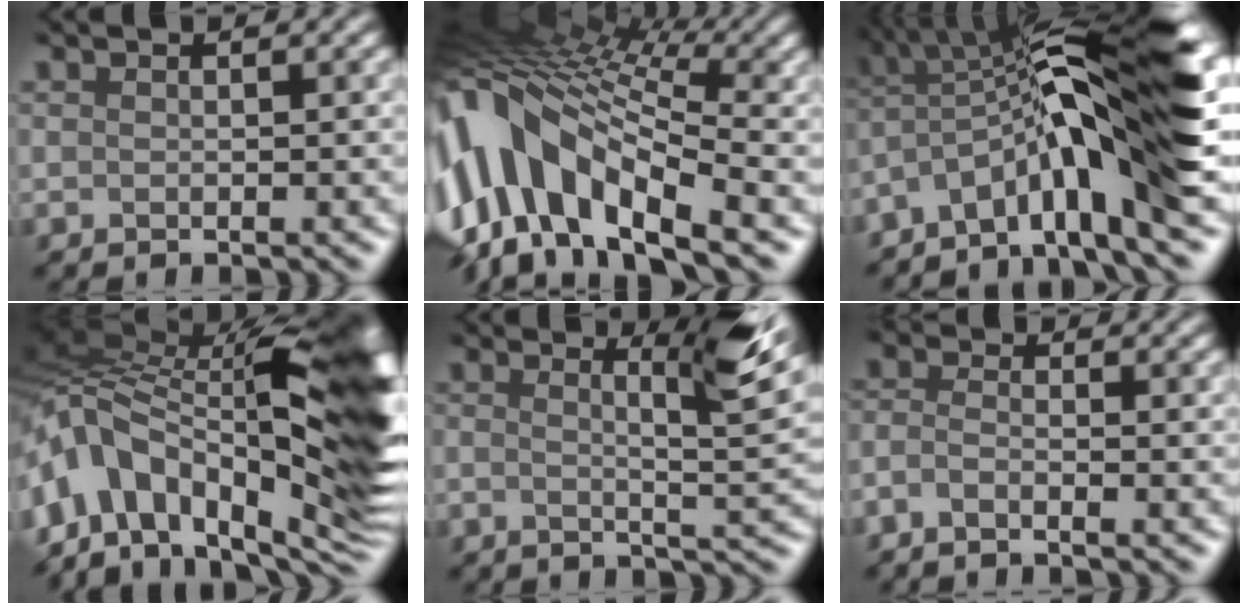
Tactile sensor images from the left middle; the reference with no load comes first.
{"total": 14.5, "force": [-0.4, 8.0, 12.1], "torque": [-0.256, 0.013, 0.003]}
{"total": 11.6, "force": [-2.4, 1.7, 11.2], "torque": [-0.176, 0.019, -0.033]}
{"total": 17.2, "force": [0.2, 9.2, 14.5], "torque": [-0.246, 0.010, 0.002]}
{"total": 5.2, "force": [1.5, 0.5, 4.9], "torque": [-0.070, 0.011, 0.024]}
{"total": 1.9, "force": [-1.8, 0.0, 0.5], "torque": [-0.027, -0.001, -0.037]}